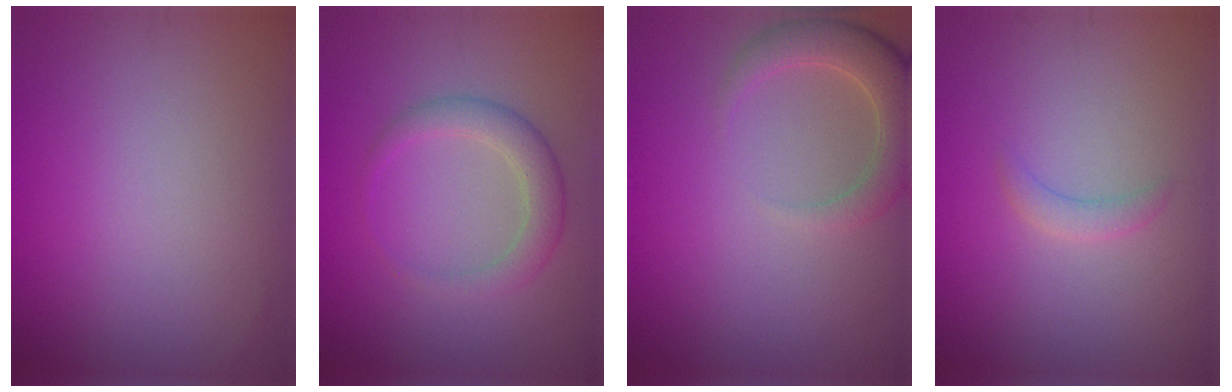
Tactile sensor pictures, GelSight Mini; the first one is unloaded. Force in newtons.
{"total": 2.9, "press": 2.9, "slide": 0.1}
{"total": 4.0, "press": 3.9, "slide": 0.5}
{"total": 1.2, "press": 1.2, "slide": 0.0}